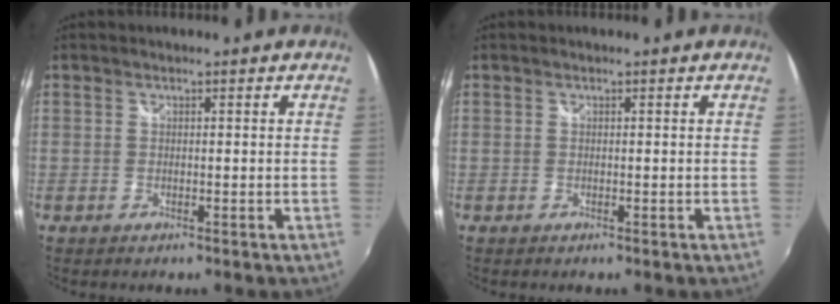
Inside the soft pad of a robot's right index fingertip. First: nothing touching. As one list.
[{"total": 0.0}]